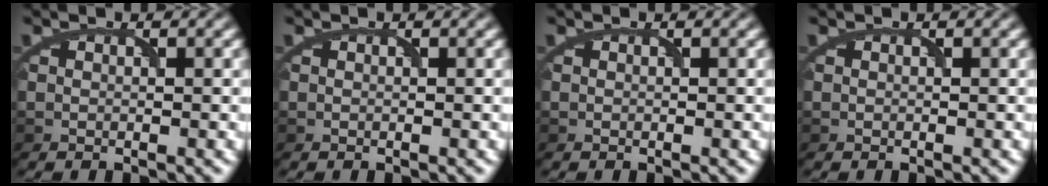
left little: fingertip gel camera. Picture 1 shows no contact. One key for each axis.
{"total": 0.0}
{"total": 0.0}
{"total": 0.0}